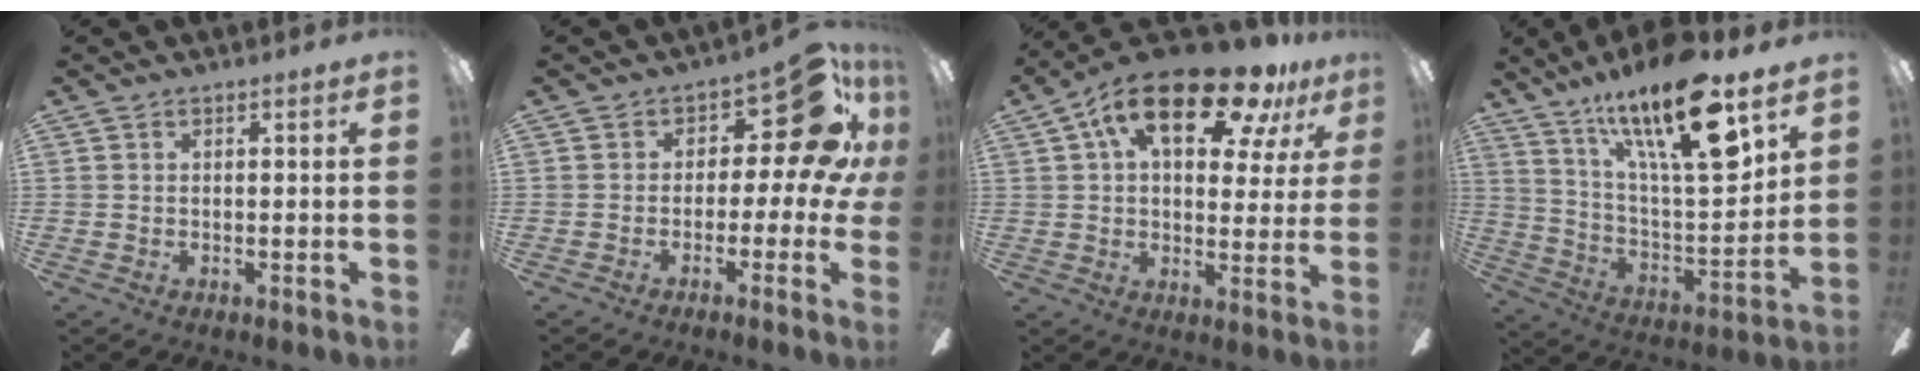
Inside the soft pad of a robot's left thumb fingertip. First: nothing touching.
{"total": 14.7, "force": [5.2, 7.1, 11.7], "torque": [-0.158, -0.027, 0.082]}
{"total": 19.8, "force": [10.6, 8.8, 14.2], "torque": [-0.235, -0.033, 0.176]}
{"total": 23.7, "force": [14.6, 6.4, 17.5], "torque": [-0.306, -0.083, 0.234]}